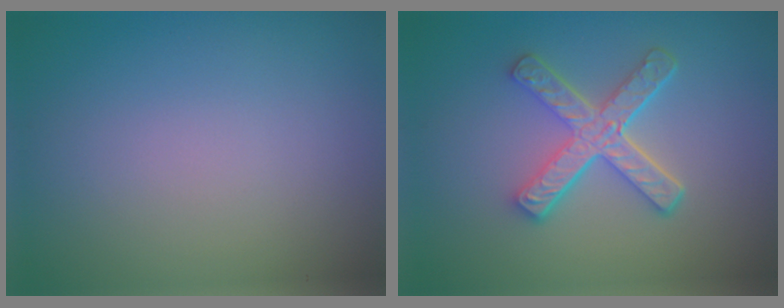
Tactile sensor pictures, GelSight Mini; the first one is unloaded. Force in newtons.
{"total": 4.9, "press": 3.7, "slide": 3.2}